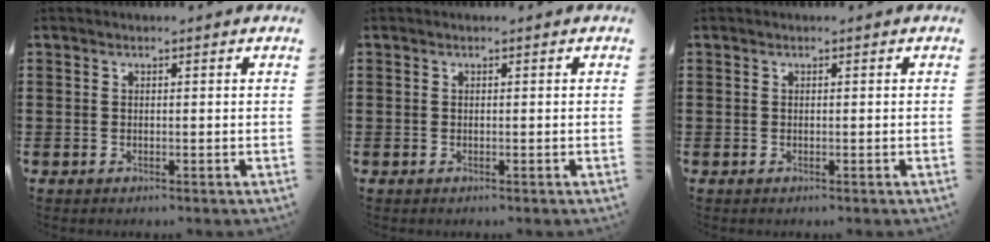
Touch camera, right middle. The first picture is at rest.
{"total": 0.0}
{"total": 0.0}